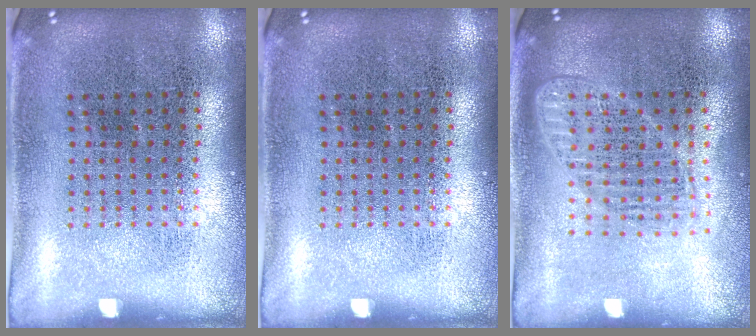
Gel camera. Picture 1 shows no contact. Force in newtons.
{"total": 0.0}
{"total": 1.6, "press": 1.4, "slide": 0.8}